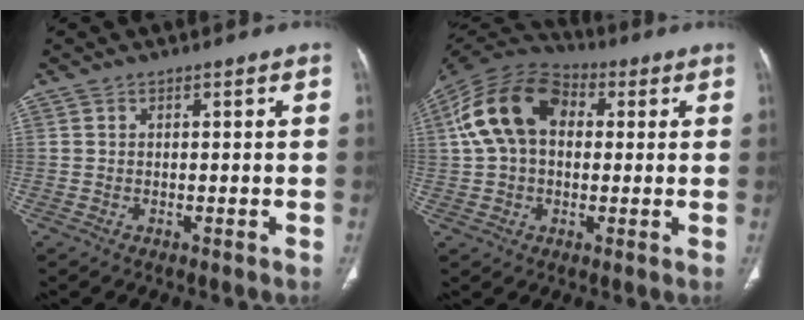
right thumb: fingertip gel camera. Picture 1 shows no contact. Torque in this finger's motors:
{"motor_torque": [-0.66, 1.43, 0.72, -0.50, 0.30]}